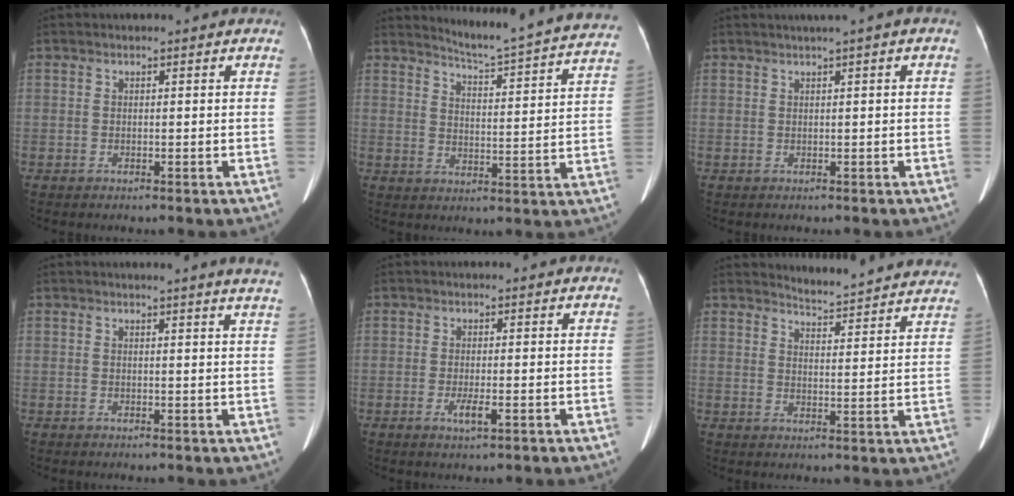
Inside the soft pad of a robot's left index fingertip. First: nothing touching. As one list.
[{"total": 20.4, "force": [19.4, -0.3, 6.3], "torque": [-0.098, -0.079, 0.231]}, {"total": 2.1, "force": [1.0, -0.3, 1.8], "torque": [-0.036, 0.010, 0.021]}, {"total": 6.7, "force": [6.1, -0.7, 2.7], "torque": [-0.028, -0.017, 0.045]}, {"total": 2.2, "force": [-0.6, 0.3, 2.1], "torque": [-0.042, -0.006, -0.012]}, {"total": 16.0, "force": [15.6, 1.2, 3.1], "torque": [-0.032, -0.054, 0.173]}]